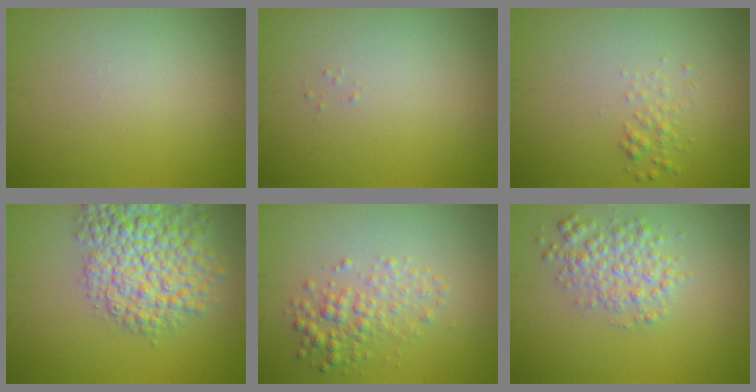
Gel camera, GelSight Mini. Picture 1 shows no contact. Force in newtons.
{"total": 0.0}
{"total": 1.1, "press": 1.1, "slide": 0.0}
{"total": 7.5, "press": 7.5, "slide": 0.3}
{"total": 2.6, "press": 2.6, "slide": 0.0}
{"total": 3.3, "press": 3.3, "slide": 0.1}